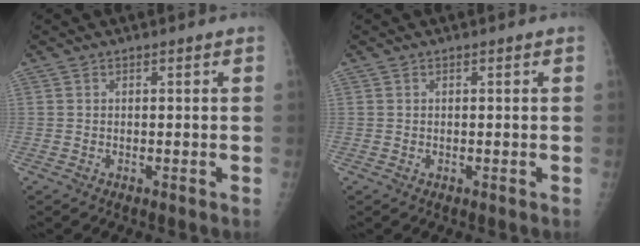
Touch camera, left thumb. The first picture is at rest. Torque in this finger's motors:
{"motor_torque": [-0.14, -0.10, 0.04, 0.02, 0.00]}